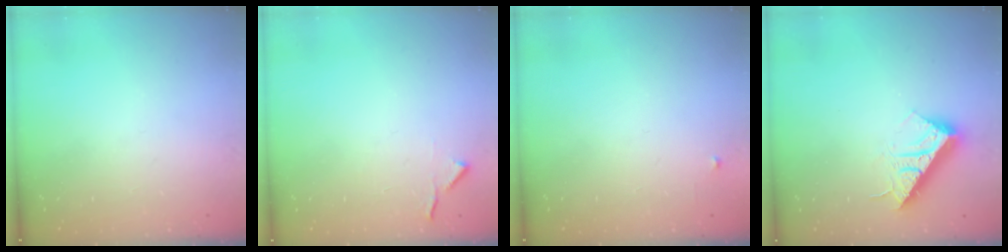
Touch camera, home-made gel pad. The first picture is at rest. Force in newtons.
{"total": 4.2, "press": 4.1, "slide": 0.6}
{"total": 2.4, "press": 2.3, "slide": 0.4}
{"total": 14.2, "press": 14.1, "slide": 0.5}